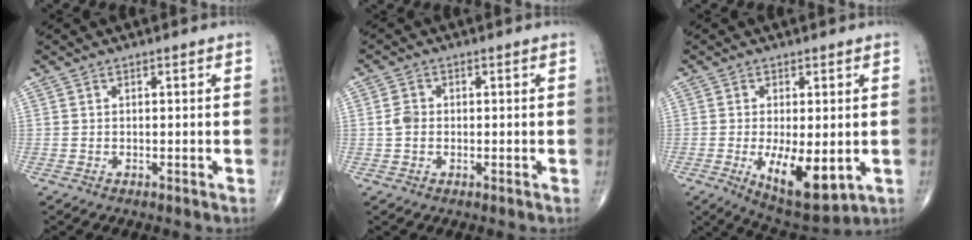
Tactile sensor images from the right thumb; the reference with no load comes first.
{"total": 2.6, "force": [-0.1, 2.0, 1.6], "torque": [-0.029, 0.007, -0.005]}
{"total": 11.3, "force": [-2.3, 4.6, 10.0], "torque": [-0.150, -0.024, -0.025]}